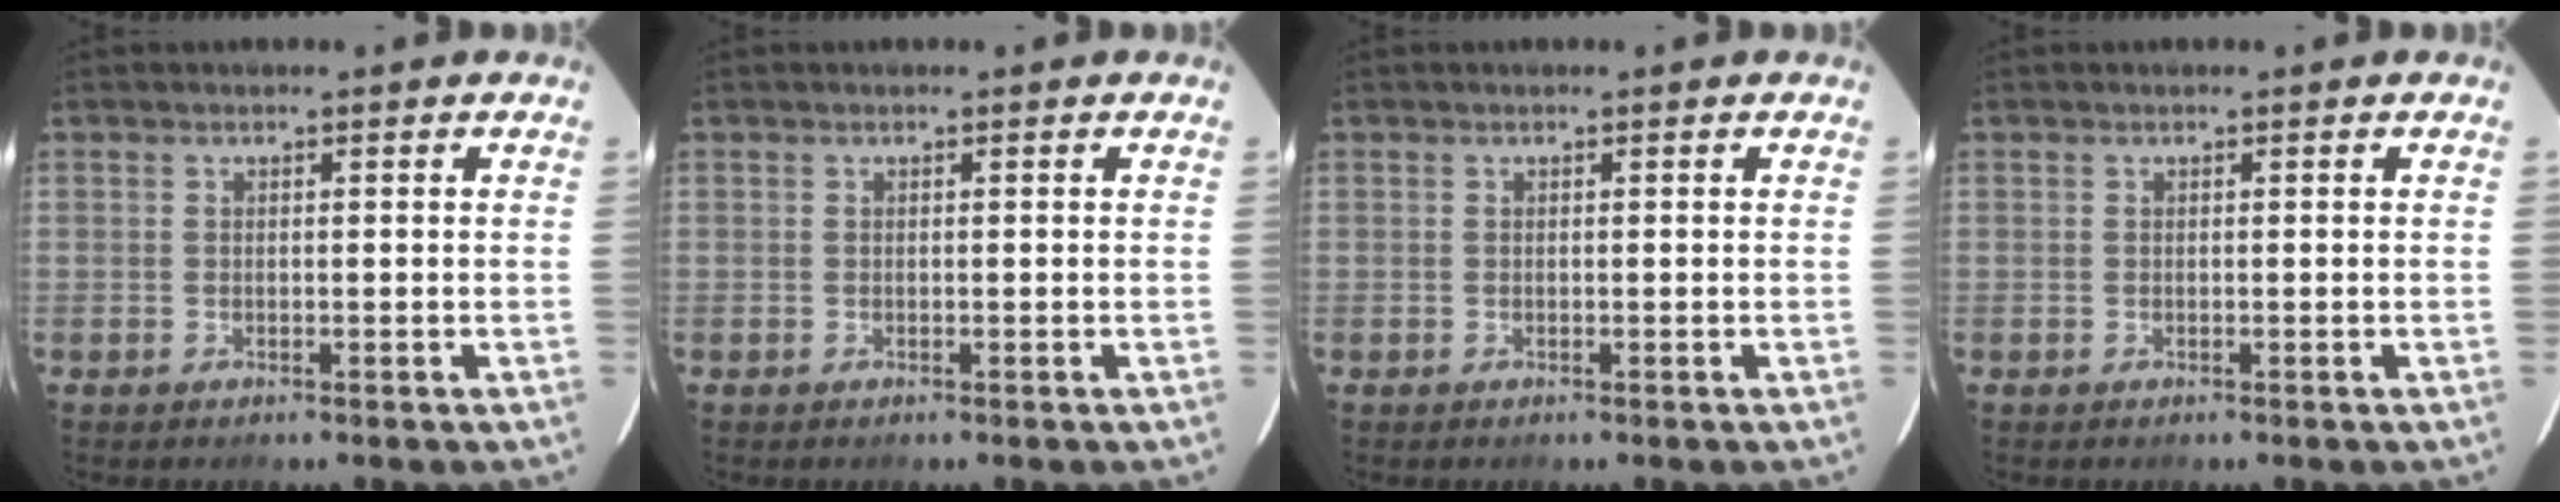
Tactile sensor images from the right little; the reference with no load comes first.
{"total": 0.0}
{"total": 0.0}
{"total": 0.0}